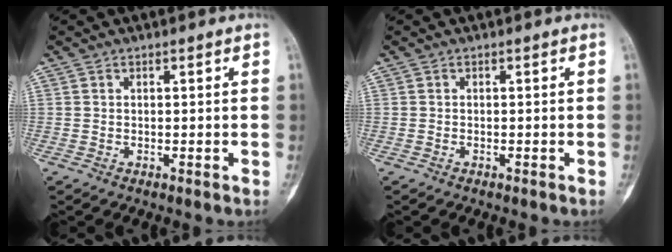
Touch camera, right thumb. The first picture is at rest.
{"total": 0.0}